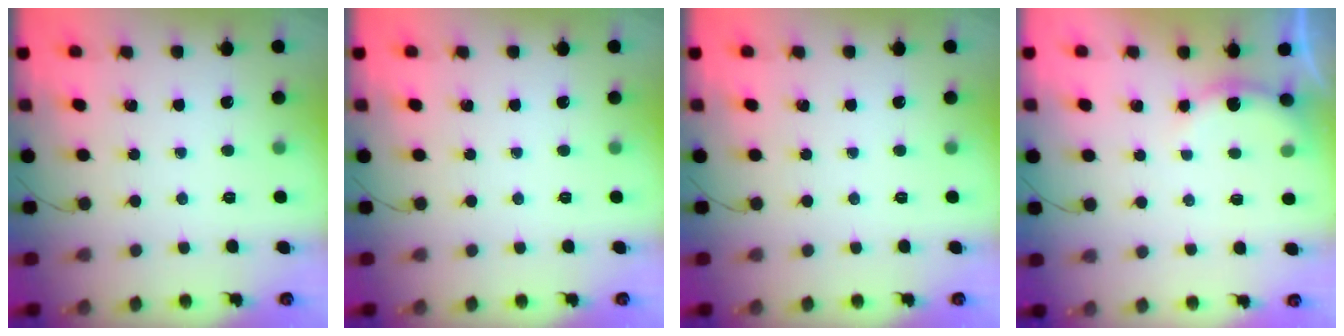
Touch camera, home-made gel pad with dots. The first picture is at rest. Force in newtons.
{"total": 0.0}
{"total": 0.0}
{"total": 6.1, "press": 6.0, "slide": 0.9}